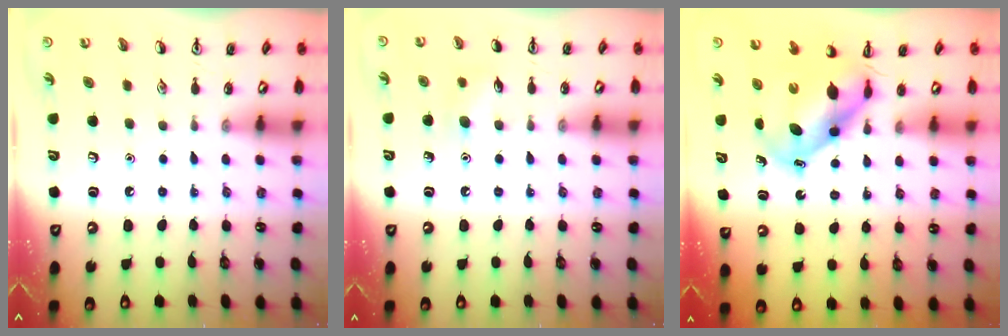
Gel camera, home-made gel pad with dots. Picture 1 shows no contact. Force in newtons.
{"total": 5.4, "press": 5.2, "slide": 1.4}
{"total": 6.4, "press": 6.2, "slide": 1.6}